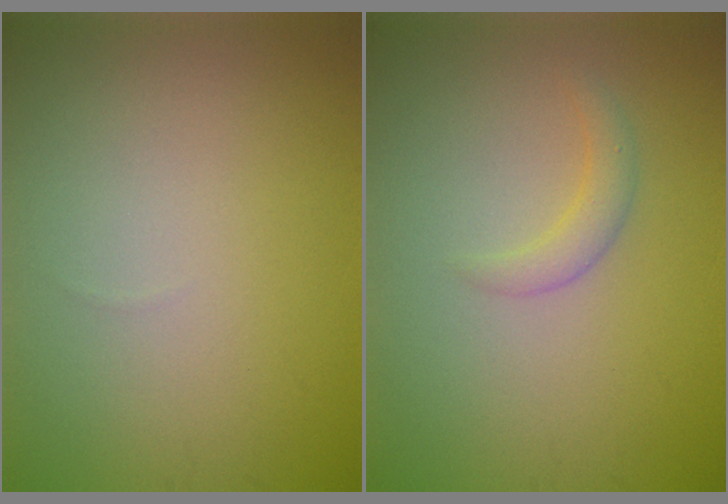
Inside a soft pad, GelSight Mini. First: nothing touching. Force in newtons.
{"total": 1.6, "press": 1.6, "slide": 0.0}